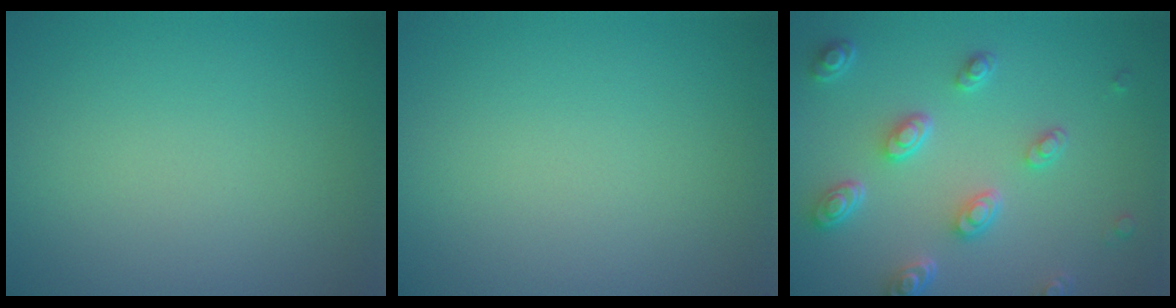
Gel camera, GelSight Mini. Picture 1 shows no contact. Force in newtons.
{"total": 0.0}
{"total": 4.8, "press": 3.6, "slide": 3.2}